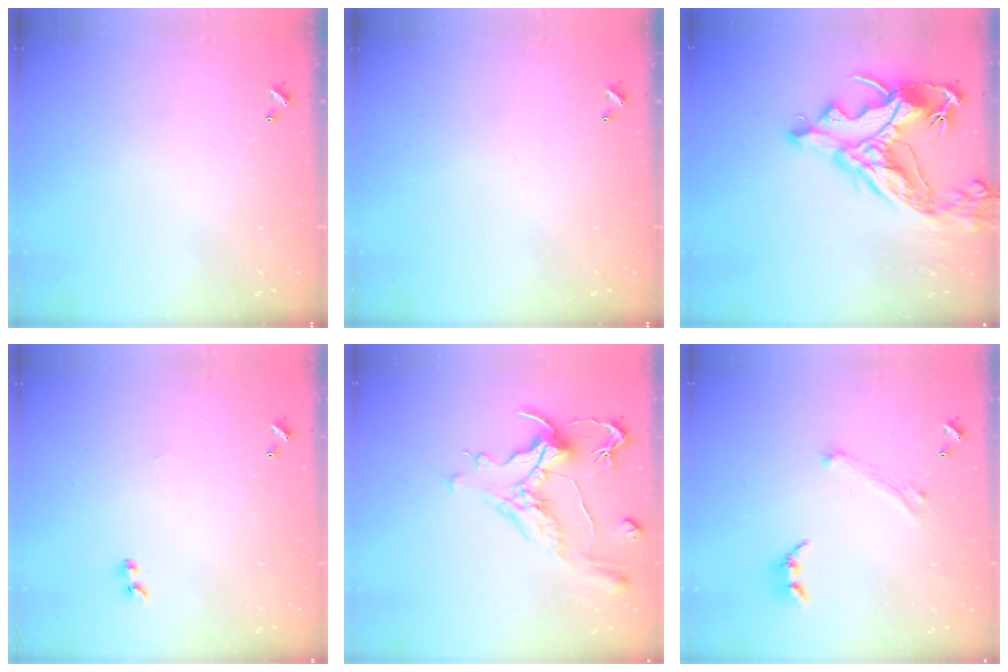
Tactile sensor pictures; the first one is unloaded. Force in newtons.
{"total": 0.0}
{"total": 16.7, "press": 16.6, "slide": 2.3}
{"total": 1.3, "press": 1.1, "slide": 0.7}
{"total": 1.1, "press": 0.0, "slide": 1.1}
{"total": 2.9, "press": 2.8, "slide": 0.8}